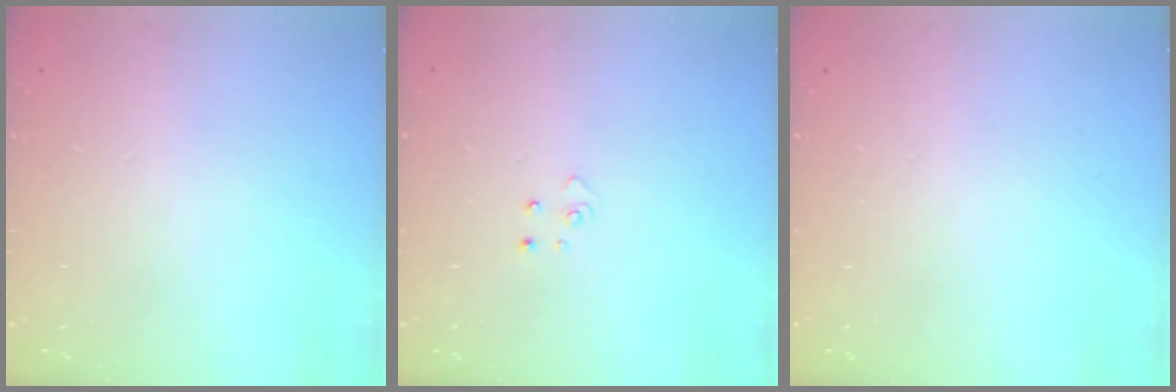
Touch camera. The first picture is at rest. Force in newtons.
{"total": 3.8, "press": 3.8, "slide": 0.4}
{"total": 0.0}